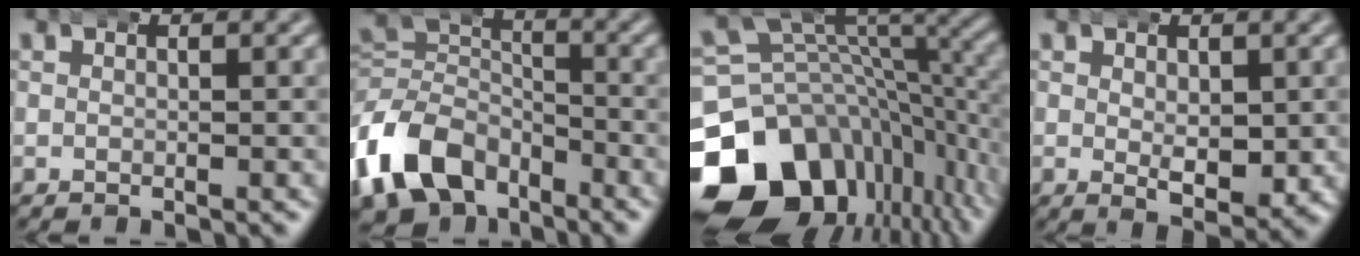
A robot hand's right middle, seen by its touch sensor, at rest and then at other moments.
{"total": 9.3, "force": [-4.2, 7.3, 3.9], "torque": [-0.079, -0.035, -0.066]}
{"total": 20.0, "force": [-6.7, 14.7, 11.8], "torque": [-0.177, -0.055, -0.094]}
{"total": 3.7, "force": [-0.2, 2.0, 3.1], "torque": [-0.051, -0.025, 0.008]}